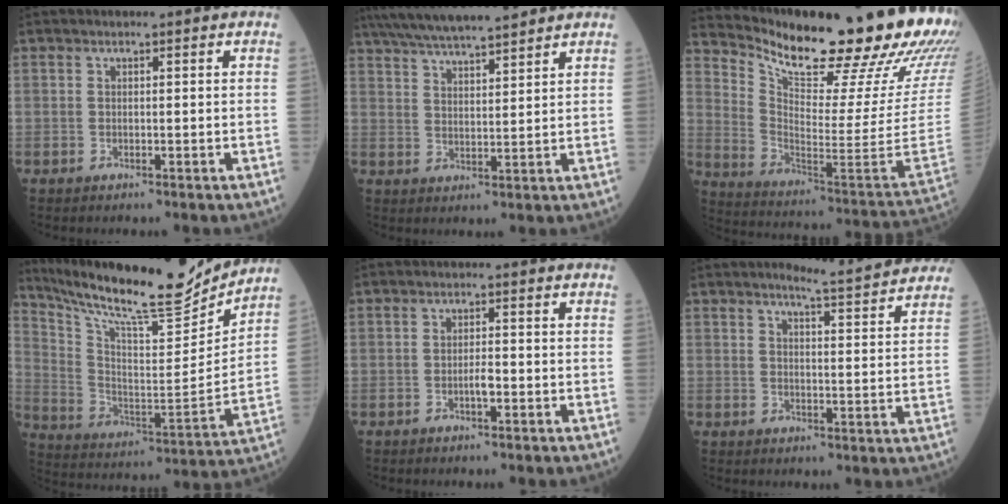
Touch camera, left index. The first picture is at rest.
{"total": 13.7, "force": [12.0, 1.5, 6.4], "torque": [-0.112, 0.024, 0.198]}
{"total": 29.7, "force": [25.2, 1.6, 15.8], "torque": [-0.273, -0.120, 0.346]}
{"total": 21.6, "force": [19.8, 1.9, 8.5], "torque": [-0.168, -0.042, 0.313]}
{"total": 1.7, "force": [-0.9, 0.3, 1.4], "torque": [-0.023, -0.001, -0.018]}
{"total": 9.4, "force": [8.9, 0.0, 3.2], "torque": [-0.049, -0.010, 0.100]}